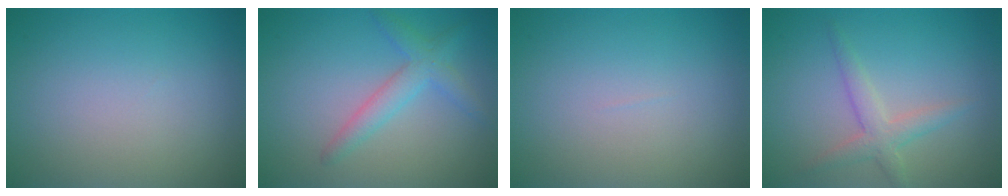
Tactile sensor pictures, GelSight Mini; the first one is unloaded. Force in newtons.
{"total": 2.7, "press": 2.7, "slide": 0.1}
{"total": 0.0}
{"total": 2.5, "press": 2.5, "slide": 0.1}